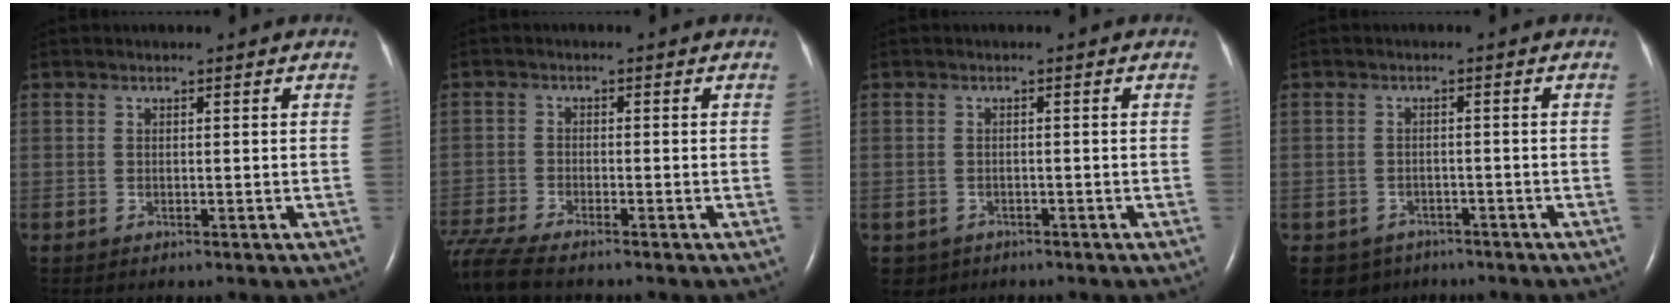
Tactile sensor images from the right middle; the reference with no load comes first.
{"total": 8.7, "force": [-7.5, 1.0, 4.2], "torque": [-0.093, -0.020, -0.137]}
{"total": 2.4, "force": [-1.5, 2.0, 0.1], "torque": [-0.003, 0.005, -0.020]}
{"total": 4.8, "force": [-3.5, 3.4, 0.1], "torque": [-0.003, 0.005, -0.050]}